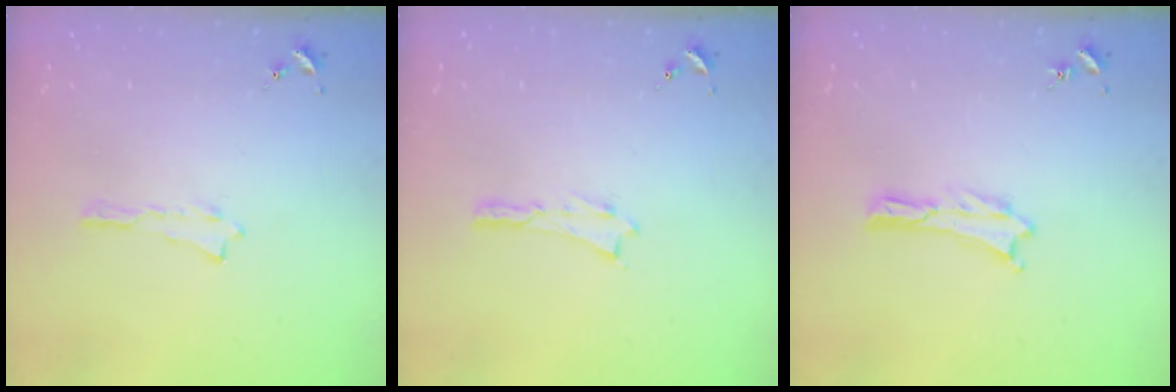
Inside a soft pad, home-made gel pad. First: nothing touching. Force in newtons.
{"total": 0.0}
{"total": 0.0}